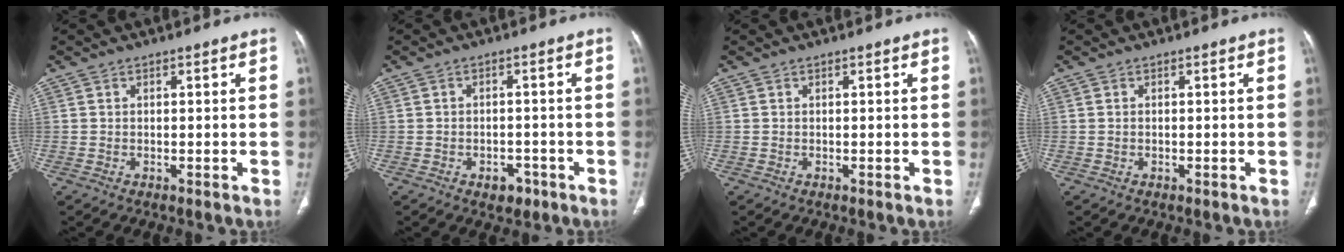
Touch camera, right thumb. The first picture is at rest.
{"total": 3.6, "force": [-1.9, 2.4, 1.7], "torque": [-0.010, 0.012, -0.020]}
{"total": 0.0}
{"total": 0.0}